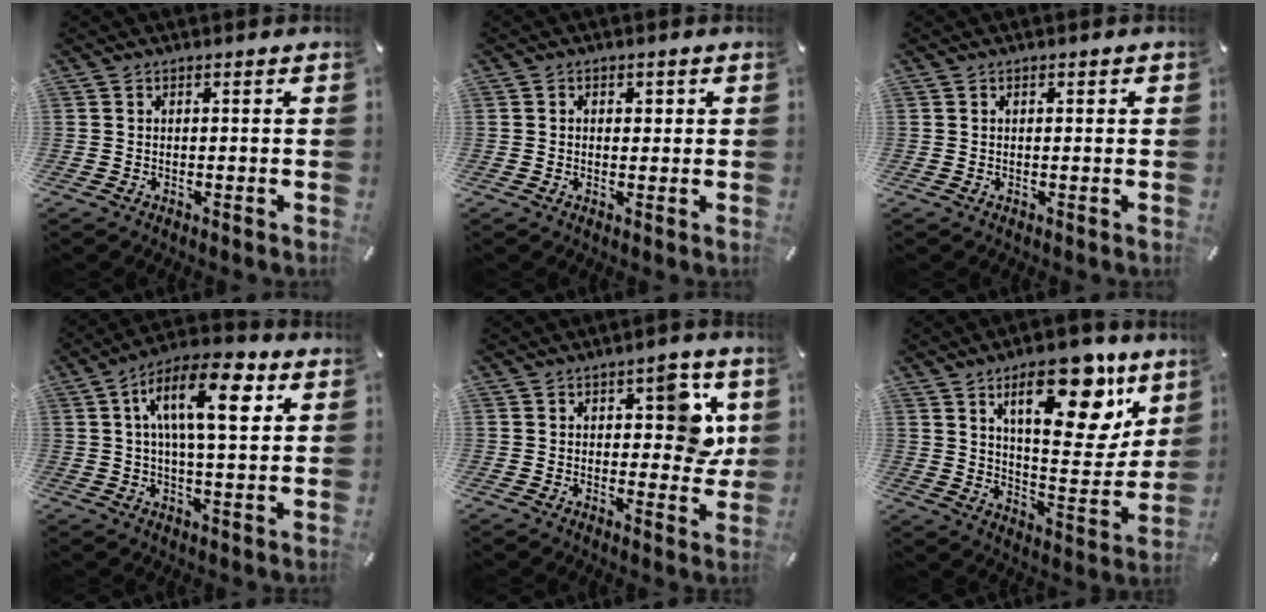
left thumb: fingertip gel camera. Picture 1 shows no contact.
{"total": 1.7, "force": [0.0, 1.5, 0.8], "torque": [0.000, 0.001, -0.006]}
{"total": 0.7, "force": [0.1, 0.4, 0.5], "torque": [-0.011, 0.003, 0.001]}
{"total": 15.0, "force": [5.3, 5.9, 12.8], "torque": [-0.214, -0.005, 0.083]}
{"total": 9.7, "force": [3.2, 5.2, 7.5], "torque": [-0.075, -0.011, 0.045]}
{"total": 22.4, "force": [12.6, 9.7, 15.8], "torque": [-0.207, -0.077, 0.198]}